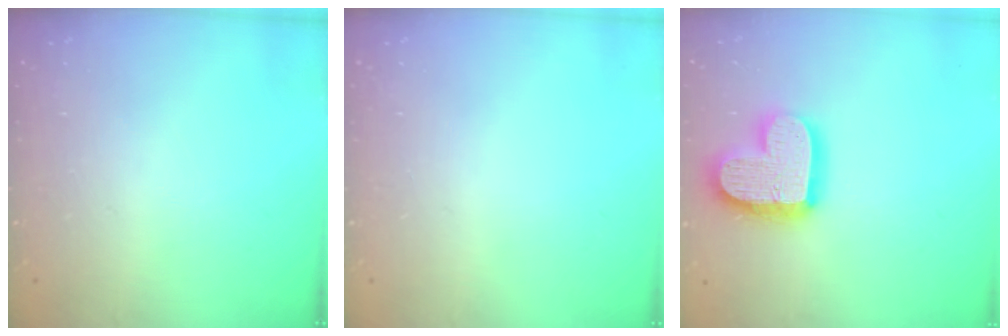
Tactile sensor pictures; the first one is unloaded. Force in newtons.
{"total": 0.0}
{"total": 17.0, "press": 17.0, "slide": 1.4}